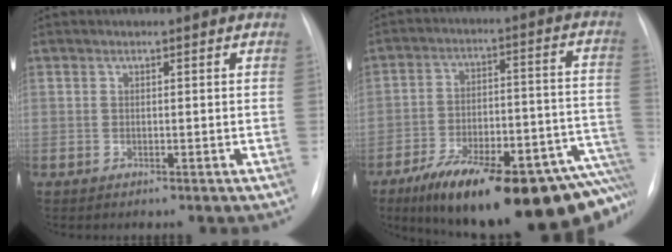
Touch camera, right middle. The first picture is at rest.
{"total": 27.5, "force": [-19.5, 7.6, 17.9], "torque": [-0.183, 0.025, -0.273]}